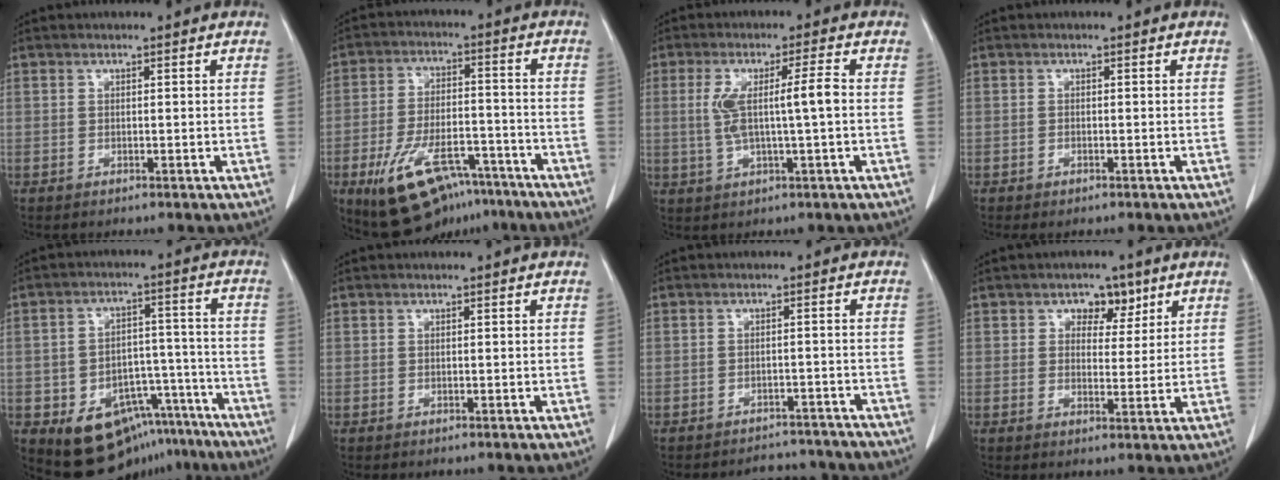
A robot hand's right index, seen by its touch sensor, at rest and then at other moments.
{"total": 15.2, "force": [-9.2, 7.0, 9.8], "torque": [-0.176, 0.008, -0.143]}
{"total": 7.0, "force": [0.2, 0.4, 7.0], "torque": [-0.139, 0.012, 0.007]}
{"total": 0.7, "force": [-0.5, 0.3, 0.5], "torque": [-0.011, -0.001, -0.004]}
{"total": 14.1, "force": [-8.7, 9.4, 5.9], "torque": [-0.064, 0.057, -0.118]}
{"total": 0.0}
{"total": 8.8, "force": [-8.5, 2.1, 0.8], "torque": [-0.009, 0.010, -0.093]}
{"total": 4.4, "force": [2.3, 3.0, 2.2], "torque": [-0.023, 0.008, 0.034]}